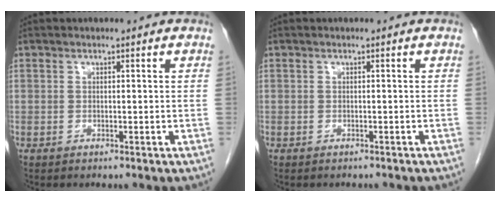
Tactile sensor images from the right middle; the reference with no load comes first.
{"total": 2.6, "force": [-2.3, 0.8, 0.8], "torque": [-0.015, -0.004, -0.026]}